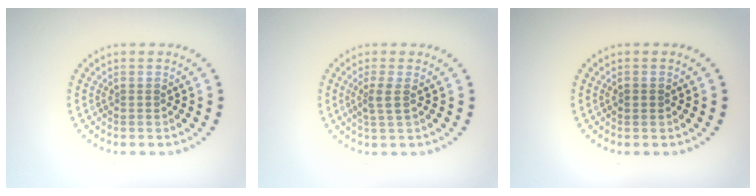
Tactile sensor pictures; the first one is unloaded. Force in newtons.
{"total": 1.6, "press": 1.3, "slide": 0.9}
{"total": 0.9, "press": 0.9, "slide": 0.2}